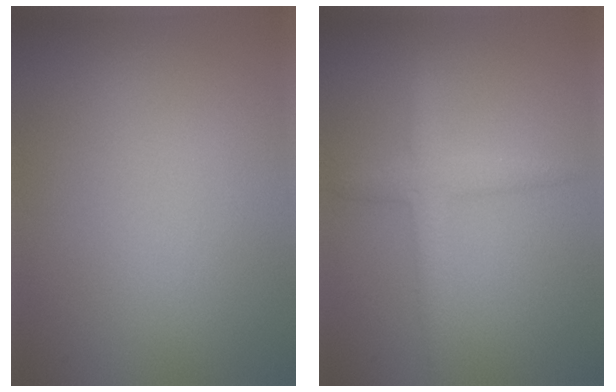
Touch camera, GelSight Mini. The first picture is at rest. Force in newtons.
{"total": 2.3, "press": 2.3, "slide": 0.1}